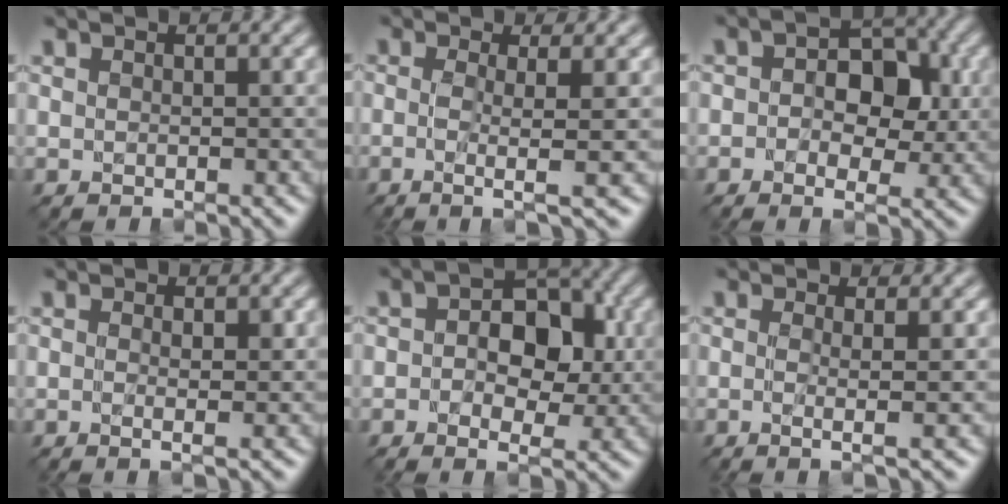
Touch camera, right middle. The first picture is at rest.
{"total": 2.9, "force": [-0.4, 0.4, 2.9], "torque": [-0.054, -0.006, -0.011]}
{"total": 6.8, "force": [0.6, 4.3, 5.2], "torque": [-0.062, 0.008, -0.001]}
{"total": 1.3, "force": [0.0, 0.2, 1.3], "torque": [-0.024, -0.004, -0.002]}
{"total": 7.6, "force": [0.7, 4.8, 5.9], "torque": [-0.076, 0.009, 0.000]}
{"total": 1.8, "force": [-0.2, 0.2, 1.8], "torque": [-0.035, -0.005, -0.009]}